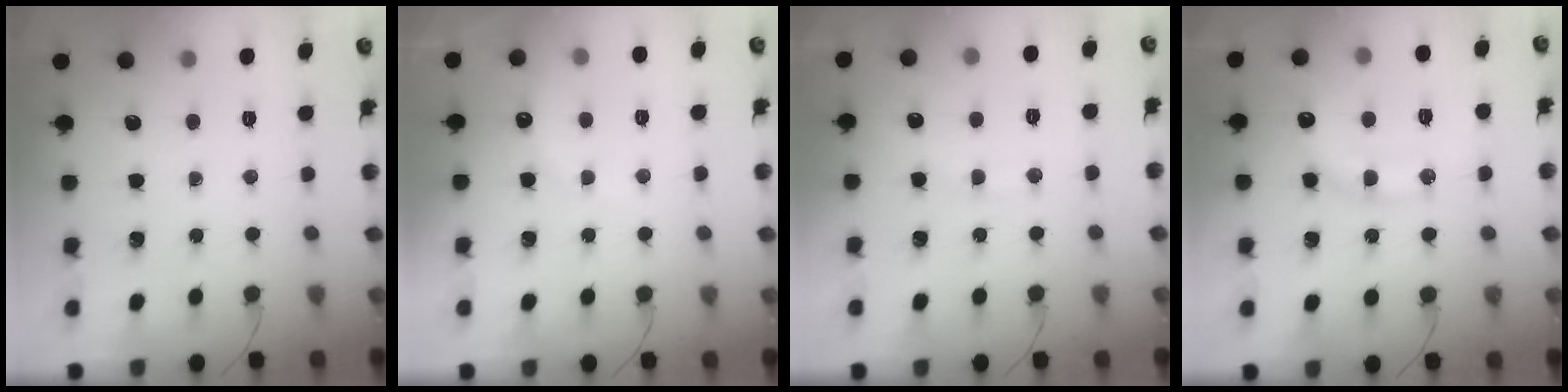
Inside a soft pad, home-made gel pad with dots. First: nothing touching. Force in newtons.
{"total": 7.7, "press": 7.6, "slide": 1.3}
{"total": 8.1, "press": 8.0, "slide": 1.0}
{"total": 14.9, "press": 14.8, "slide": 1.5}